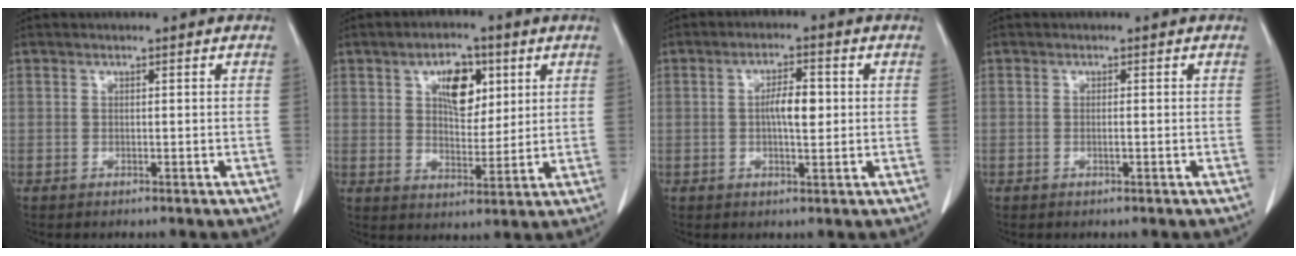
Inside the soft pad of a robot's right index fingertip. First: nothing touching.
{"total": 7.8, "force": [3.1, 4.1, 5.9], "torque": [-0.095, 0.009, 0.056]}
{"total": 4.6, "force": [0.1, 1.3, 4.4], "torque": [-0.080, 0.007, 0.001]}
{"total": 0.6, "force": [-0.3, 0.0, 0.5], "torque": [-0.010, 0.000, -0.004]}